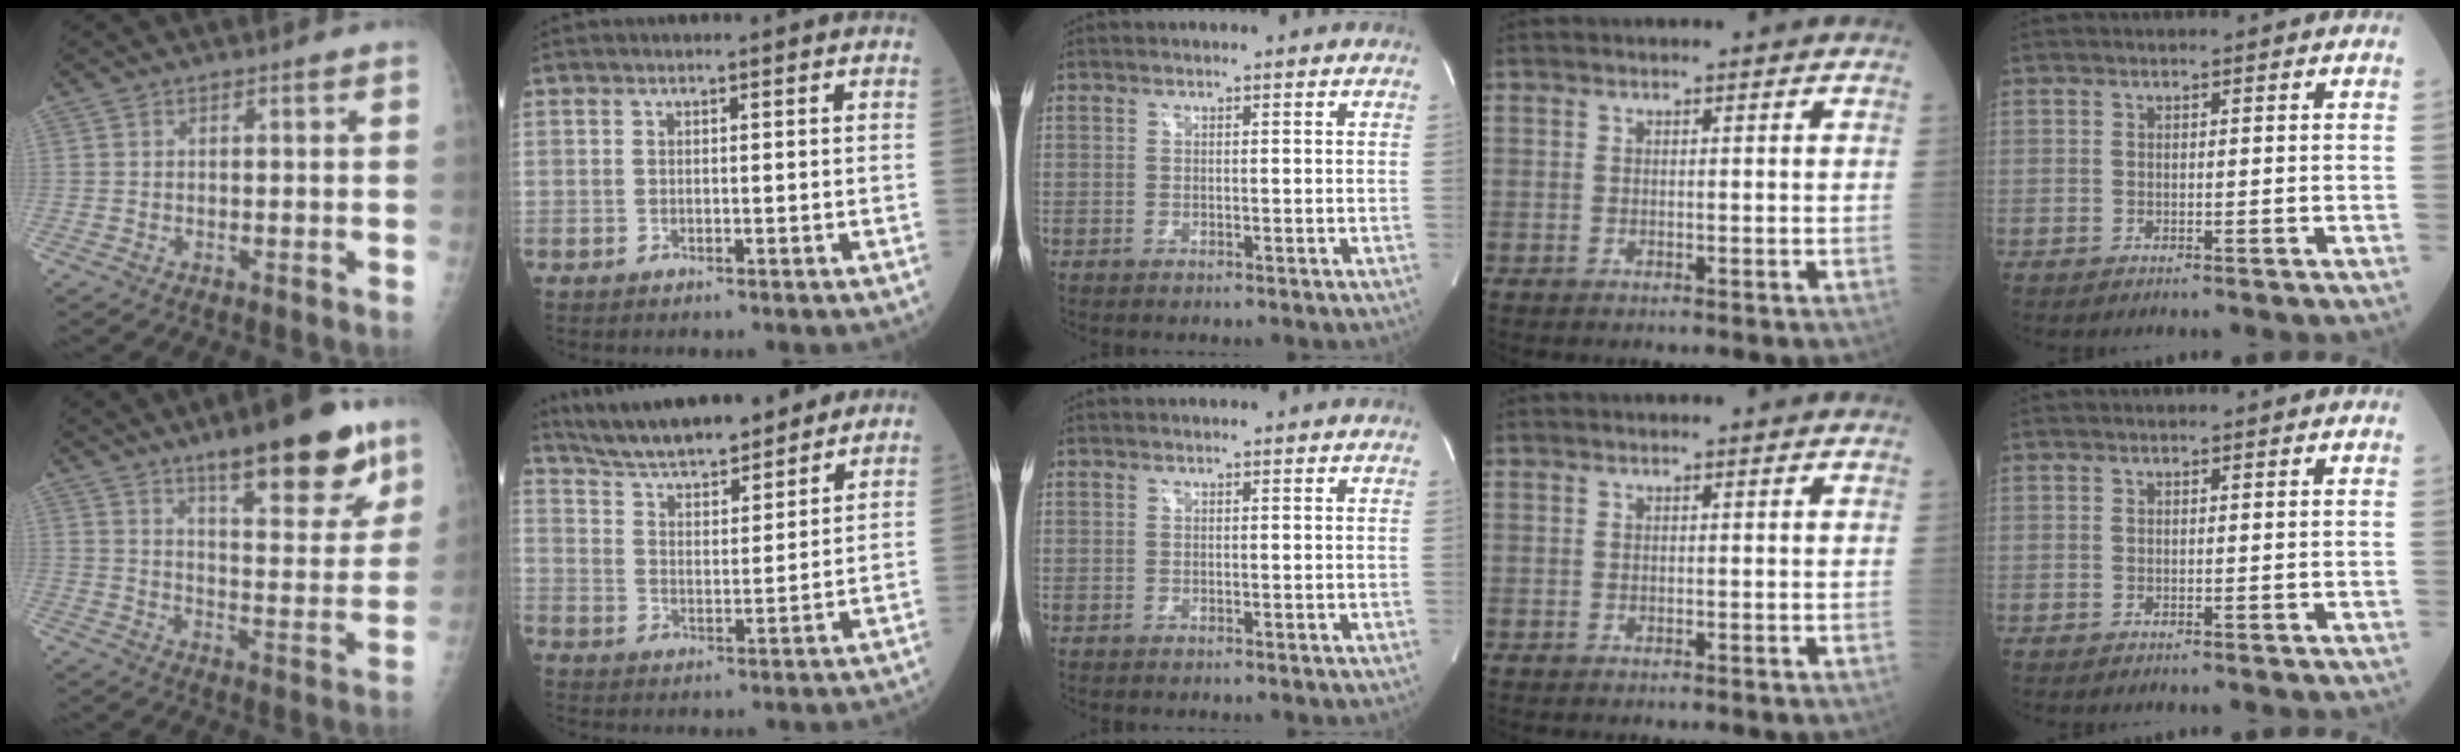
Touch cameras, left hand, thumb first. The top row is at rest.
{"thumb": {"total": 18.8, "force": [12.1, 5.5, 13.3], "torque": [-0.147, -0.062, 0.178]}, "index": {"total": 15.8, "force": [14.1, 3.2, 6.3], "torque": [-0.101, 0.018, 0.227]}}